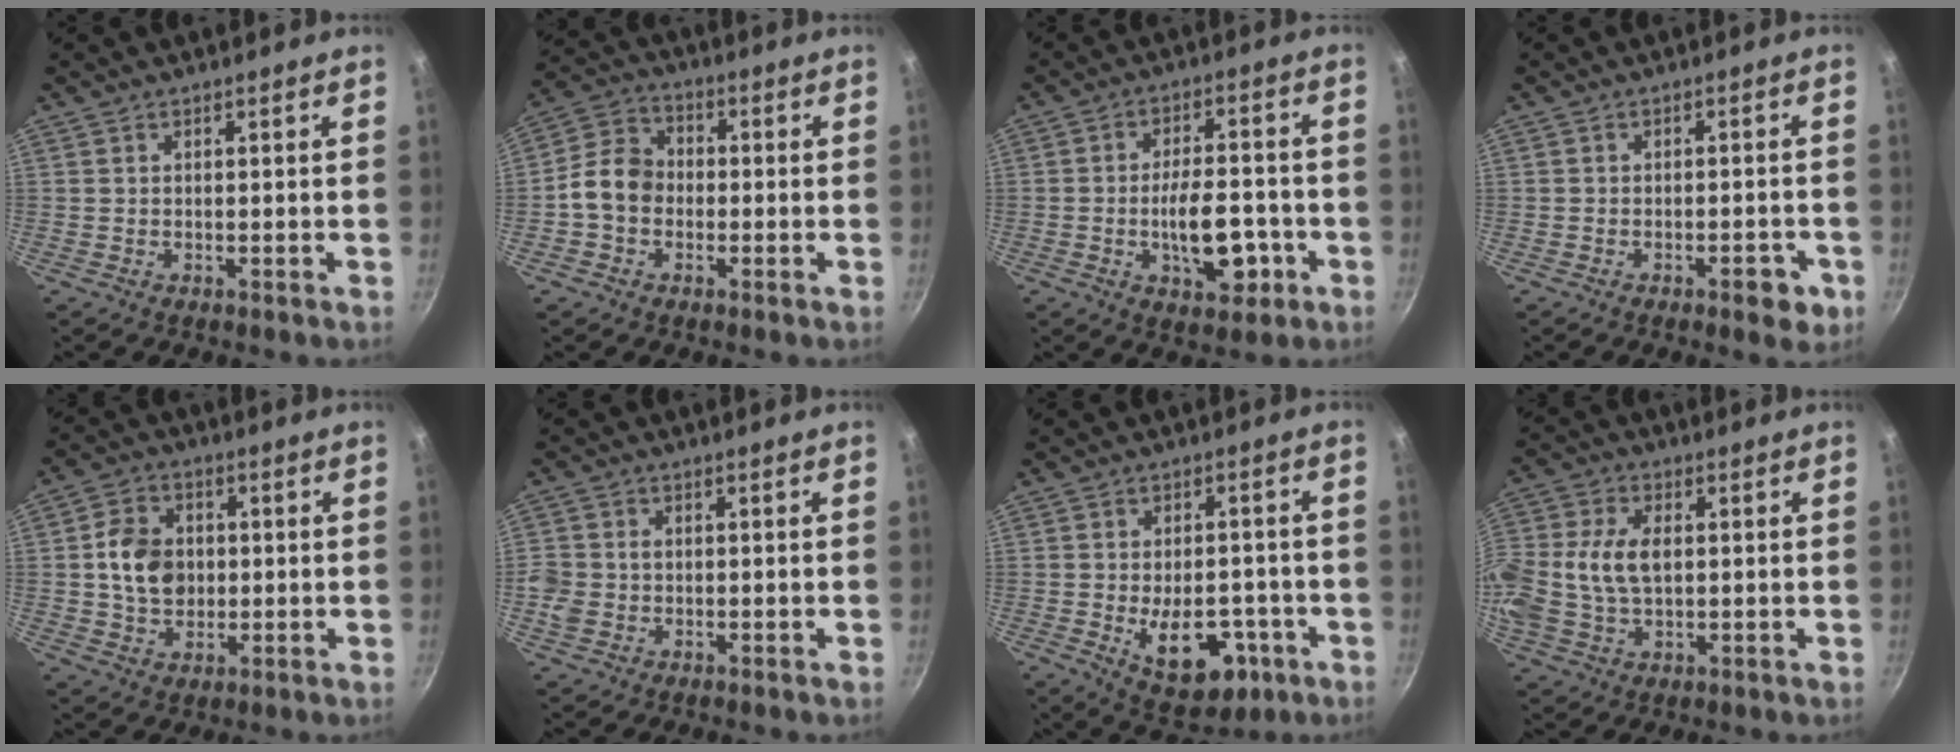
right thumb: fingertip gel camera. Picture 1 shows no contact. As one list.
[{"total": 8.3, "force": [-1.4, 6.7, 4.7], "torque": [-0.060, 0.026, -0.046]}, {"total": 11.7, "force": [-3.5, 5.8, 9.5], "torque": [-0.122, 0.022, -0.048]}, {"total": 4.8, "force": [-2.2, 2.0, 3.8], "torque": [-0.032, 0.018, -0.022]}, {"total": 9.6, "force": [0.4, 7.7, 5.9], "torque": [-0.078, 0.010, 0.002]}, {"total": 5.2, "force": [-1.0, 4.5, 2.6], "torque": [-0.050, 0.009, -0.022]}, {"total": 13.0, "force": [-4.0, 8.0, 9.5], "torque": [-0.100, 0.009, -0.038]}, {"total": 14.0, "force": [0.7, 9.4, 10.4], "torque": [-0.224, 0.027, 0.007]}]